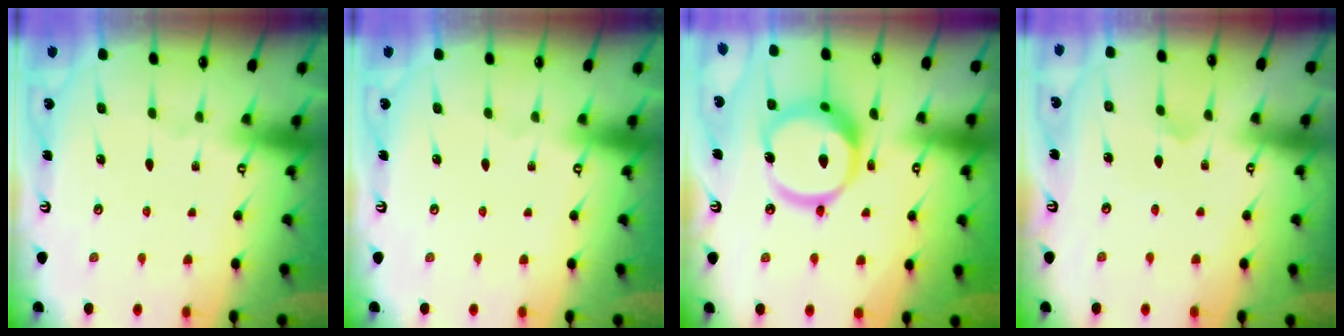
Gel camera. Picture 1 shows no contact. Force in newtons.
{"total": 0.0}
{"total": 16.9, "press": 16.8, "slide": 2.1}
{"total": 3.1, "press": 3.0, "slide": 0.3}